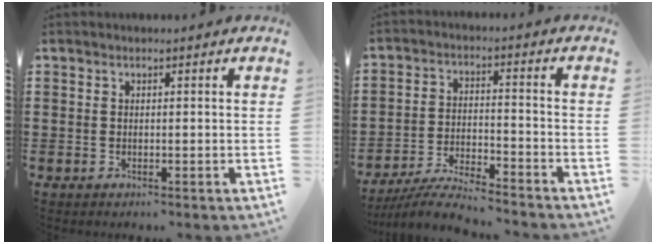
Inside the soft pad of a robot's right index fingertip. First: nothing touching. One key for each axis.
{"total": 6.0, "fx": -5.7, "fy": 0.0, "fz": 1.8, "tx": -0.049, "ty": -0.009, "tz": -0.116}